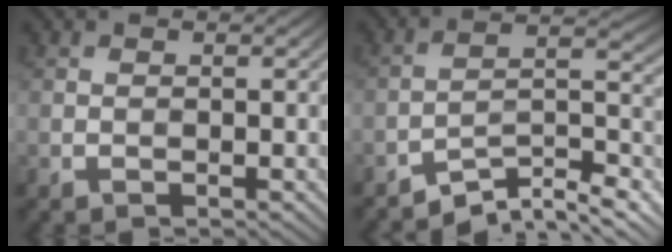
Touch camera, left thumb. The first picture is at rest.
{"total": 9.7, "force": [-7.1, 3.1, 5.9], "torque": [-0.083, -0.004, -0.125]}